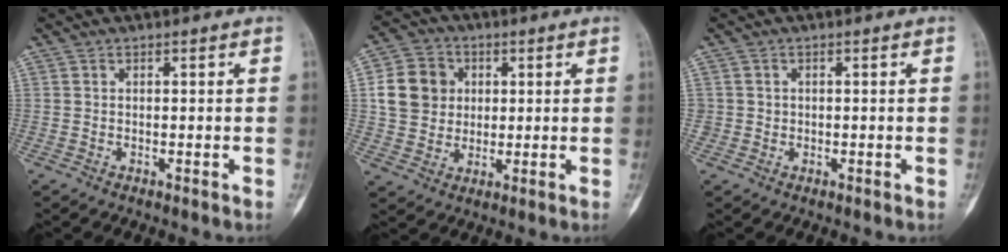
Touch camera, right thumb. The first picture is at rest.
{"total": 10.7, "force": [1.8, 9.4, 4.7], "torque": [-0.062, 0.005, 0.030]}
{"total": 1.2, "force": [0.1, 1.2, 0.0], "torque": [0.012, 0.005, -0.001]}